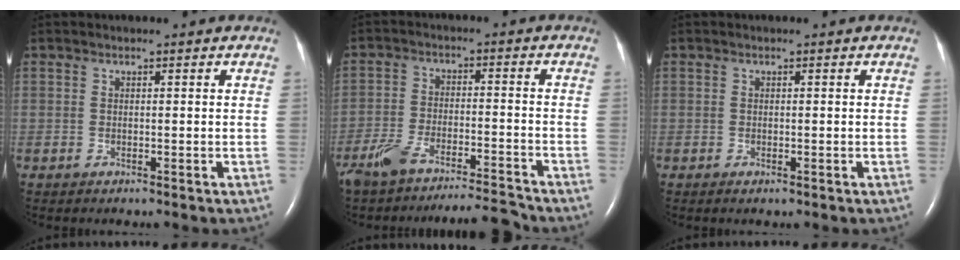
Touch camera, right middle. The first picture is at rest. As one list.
[{"total": 10.3, "force": [-9.5, 0.5, 3.7], "torque": [-0.072, 0.011, -0.166]}, {"total": 0.6, "force": [-0.4, 0.1, 0.4], "torque": [-0.009, -0.002, -0.004]}]